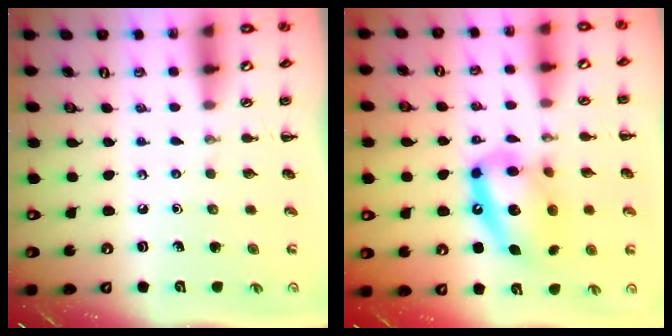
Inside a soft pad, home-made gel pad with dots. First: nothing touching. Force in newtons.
{"total": 15.8, "press": 15.3, "slide": 3.9}